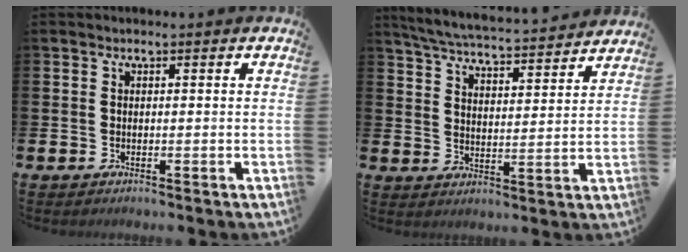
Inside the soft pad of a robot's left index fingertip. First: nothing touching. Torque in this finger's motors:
{"motor_torque": [0.40, -0.43, 0.12, 0.05]}